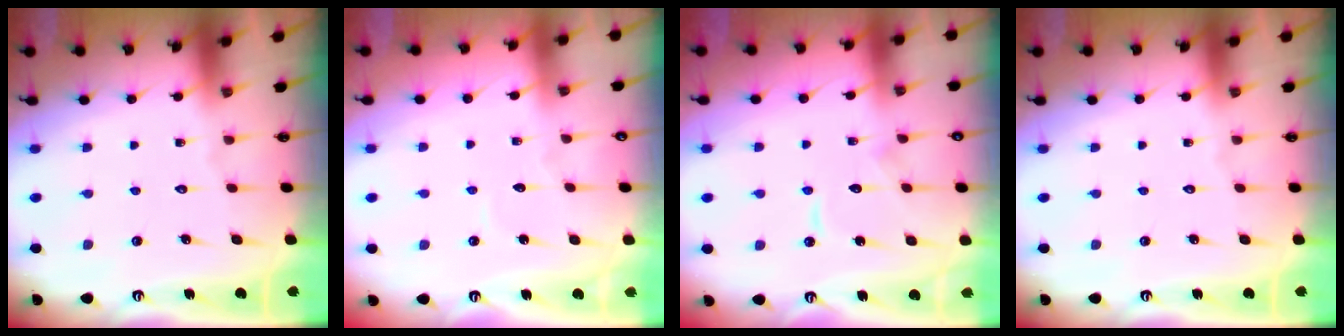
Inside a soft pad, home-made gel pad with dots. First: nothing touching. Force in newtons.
{"total": 2.4, "press": 2.4, "slide": 0.3}
{"total": 8.5, "press": 8.5, "slide": 0.7}
{"total": 0.0}